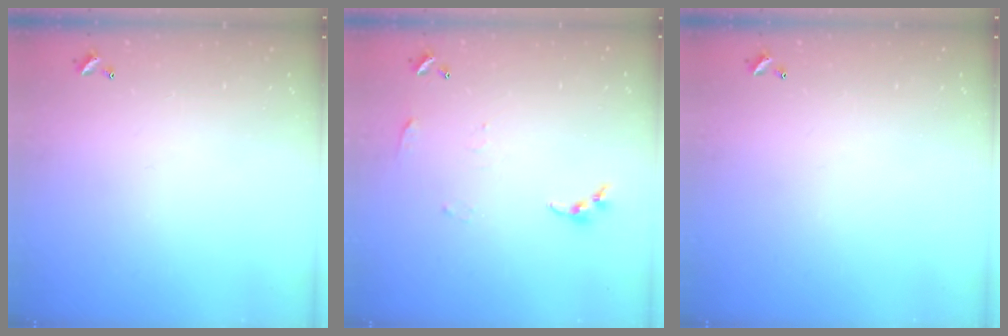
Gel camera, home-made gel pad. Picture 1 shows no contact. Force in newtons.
{"total": 4.6, "press": 4.6, "slide": 0.5}
{"total": 0.0}